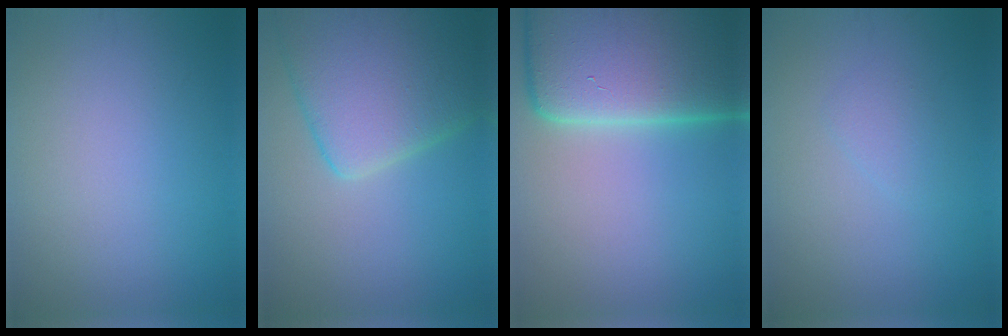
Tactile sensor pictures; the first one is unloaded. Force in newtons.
{"total": 9.3, "press": 9.2, "slide": 0.6}
{"total": 19.1, "press": 19.1, "slide": 1.9}
{"total": 1.1, "press": 1.1, "slide": 0.1}